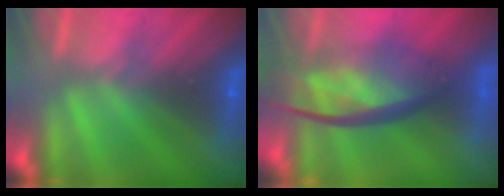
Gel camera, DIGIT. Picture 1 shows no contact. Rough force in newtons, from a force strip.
{"total": 9.4}